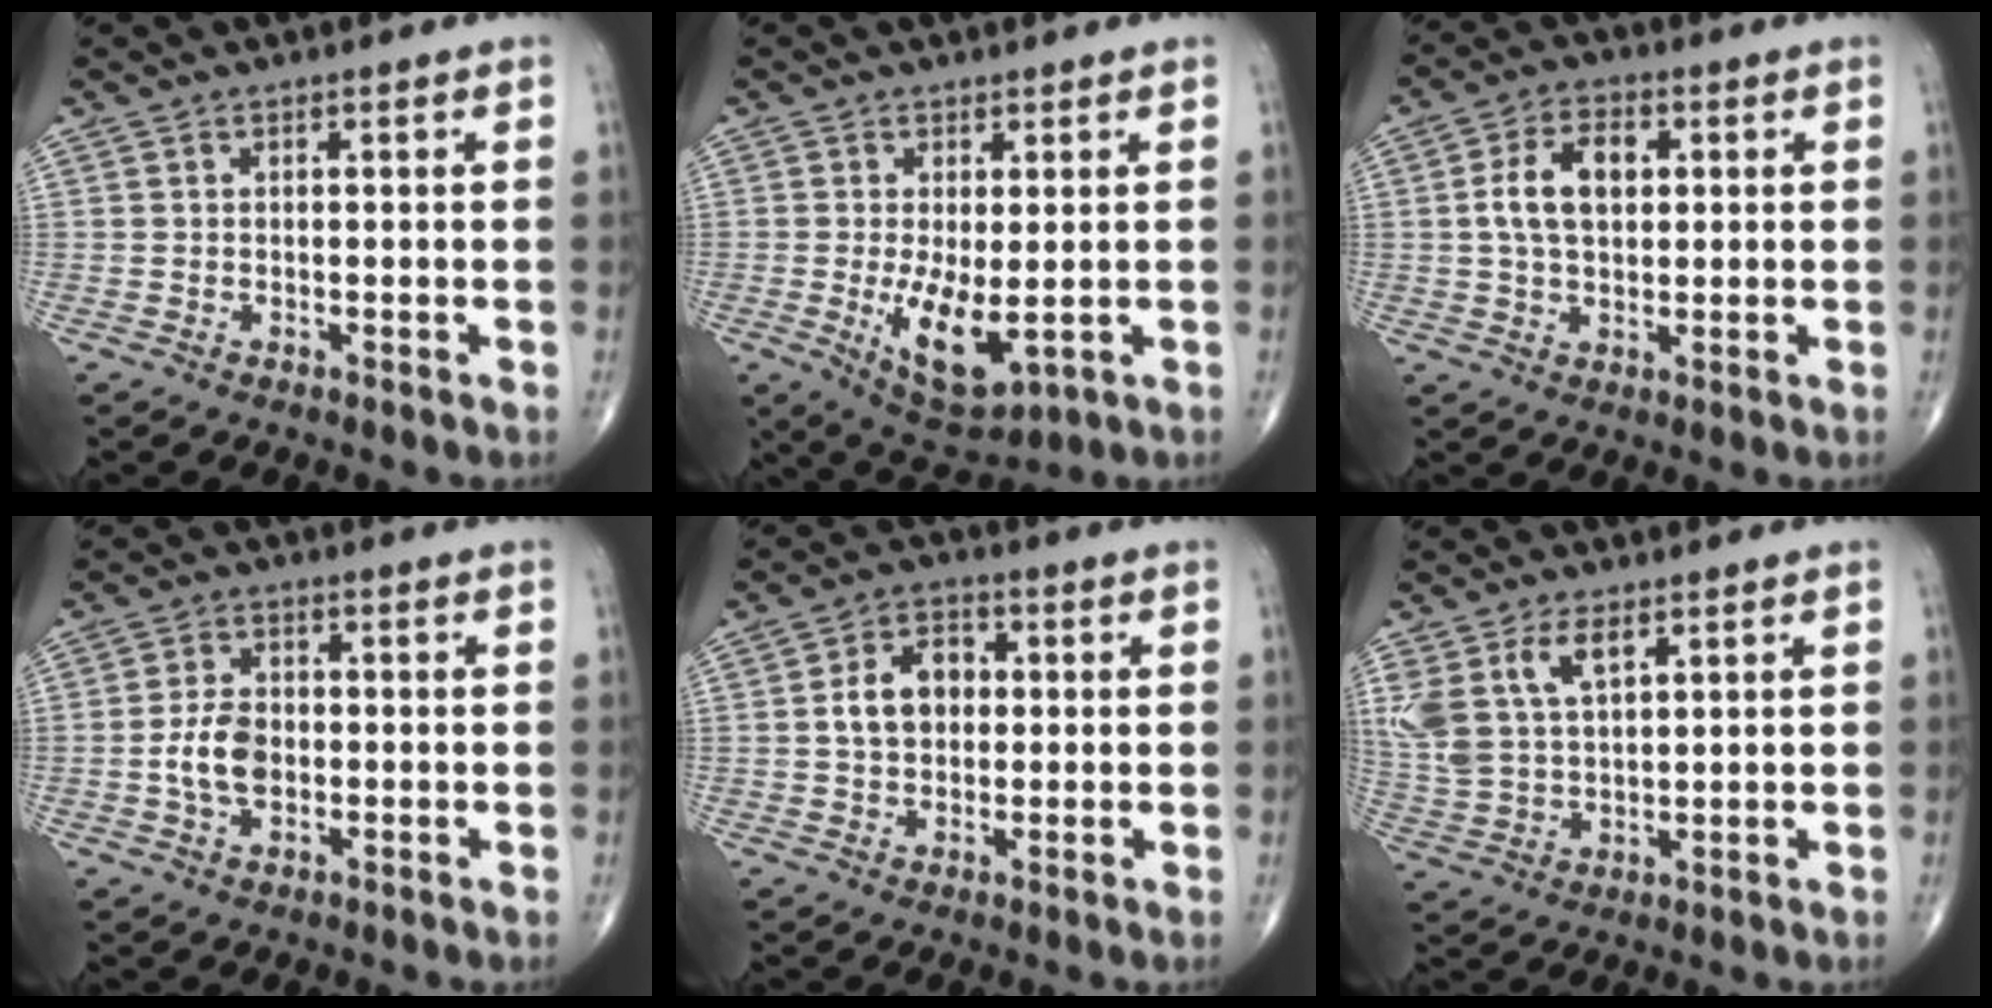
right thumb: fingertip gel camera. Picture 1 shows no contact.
{"total": 8.7, "force": [-1.2, 3.6, 7.8], "torque": [-0.130, -0.025, -0.008]}
{"total": 8.6, "force": [1.4, 5.3, 6.7], "torque": [-0.111, 0.011, 0.023]}
{"total": 6.4, "force": [-1.0, 4.2, 4.7], "torque": [-0.084, 0.008, -0.023]}
{"total": 7.7, "force": [0.6, 5.5, 5.3], "torque": [-0.074, 0.017, 0.005]}
{"total": 9.9, "force": [4.6, 5.2, 7.1], "torque": [-0.151, -0.006, 0.100]}